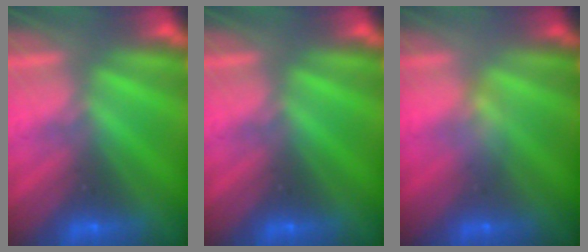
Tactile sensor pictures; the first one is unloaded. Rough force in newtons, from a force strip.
{"total": 0.0}
{"total": 2.4}